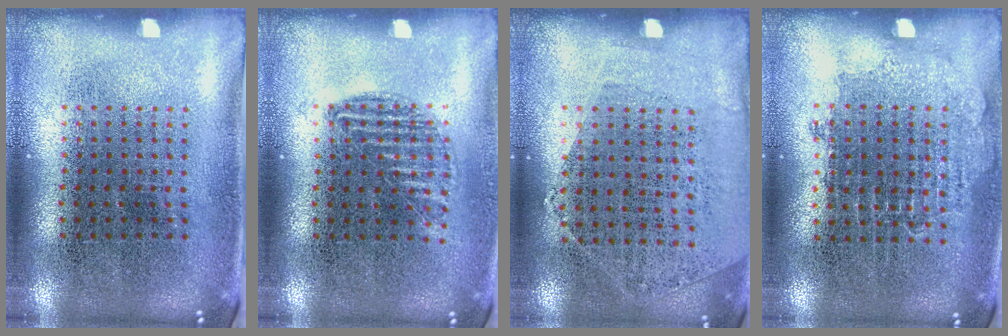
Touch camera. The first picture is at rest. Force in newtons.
{"total": 0.9, "press": 0.8, "slide": 0.5}
{"total": 1.1, "press": 0.9, "slide": 0.7}
{"total": 0.8, "press": 0.8, "slide": 0.3}